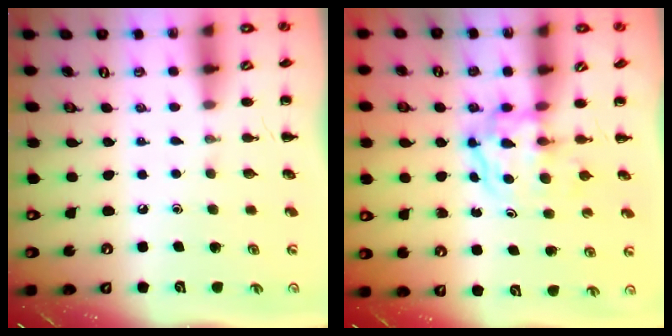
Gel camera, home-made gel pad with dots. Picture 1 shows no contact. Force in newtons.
{"total": 3.8, "press": 3.7, "slide": 0.5}